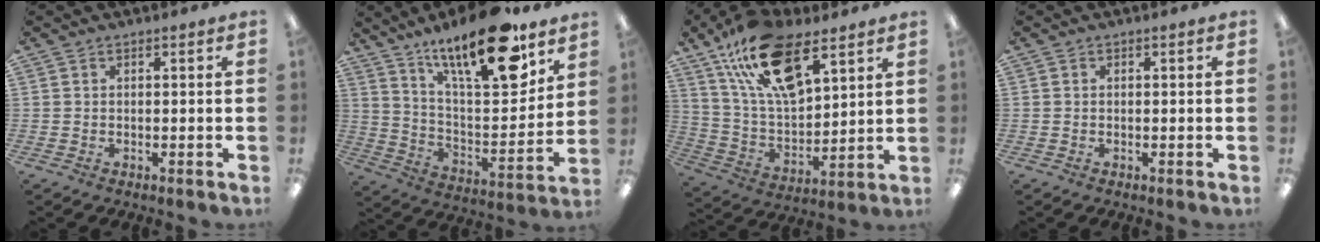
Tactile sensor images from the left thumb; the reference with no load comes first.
{"total": 22.7, "force": [16.0, 6.9, 14.6], "torque": [-0.220, -0.106, 0.261]}
{"total": 20.9, "force": [12.2, 9.8, 13.8], "torque": [-0.259, -0.048, 0.217]}
{"total": 0.0}